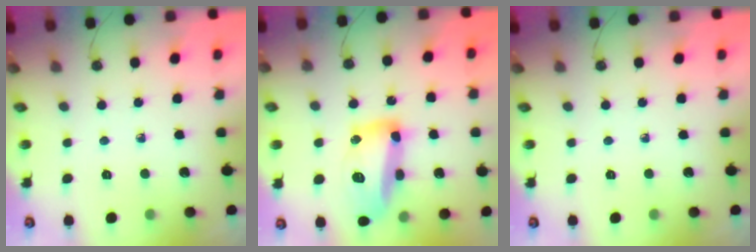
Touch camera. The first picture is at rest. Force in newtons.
{"total": 16.4, "press": 16.3, "slide": 1.1}
{"total": 0.0}